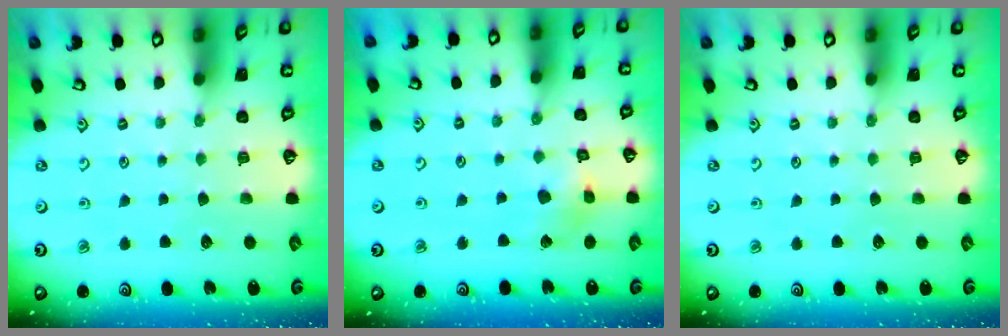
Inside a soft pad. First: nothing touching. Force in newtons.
{"total": 6.3, "press": 6.2, "slide": 0.6}
{"total": 0.0}